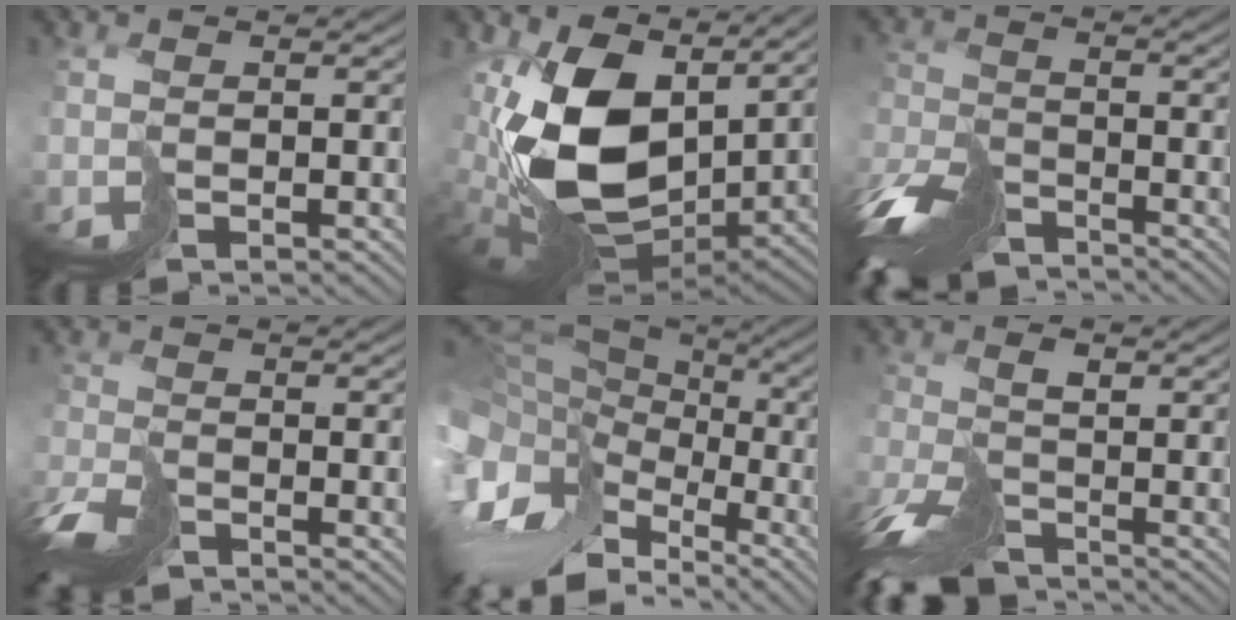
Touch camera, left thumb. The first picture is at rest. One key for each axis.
{"total": 14.8, "fx": 3.3, "fy": 9.8, "fz": 10.6, "tx": -0.218, "ty": -0.026, "tz": 0.066}
{"total": 9.9, "fx": -8.3, "fy": 3.5, "fz": 3.9, "tx": -0.093, "ty": -0.017, "tz": -0.168}
{"total": 6.3, "fx": -5.3, "fy": 2.4, "fz": 2.4, "tx": -0.059, "ty": -0.019, "tz": -0.111}
{"total": 16.1, "fx": -6.5, "fy": 11.1, "fz": 9.6, "tx": -0.247, "ty": -0.029, "tz": -0.087}
{"total": 8.1, "fx": -6.0, "fy": 3.6, "fz": 4.1, "tx": -0.077, "ty": -0.009, "tz": -0.121}